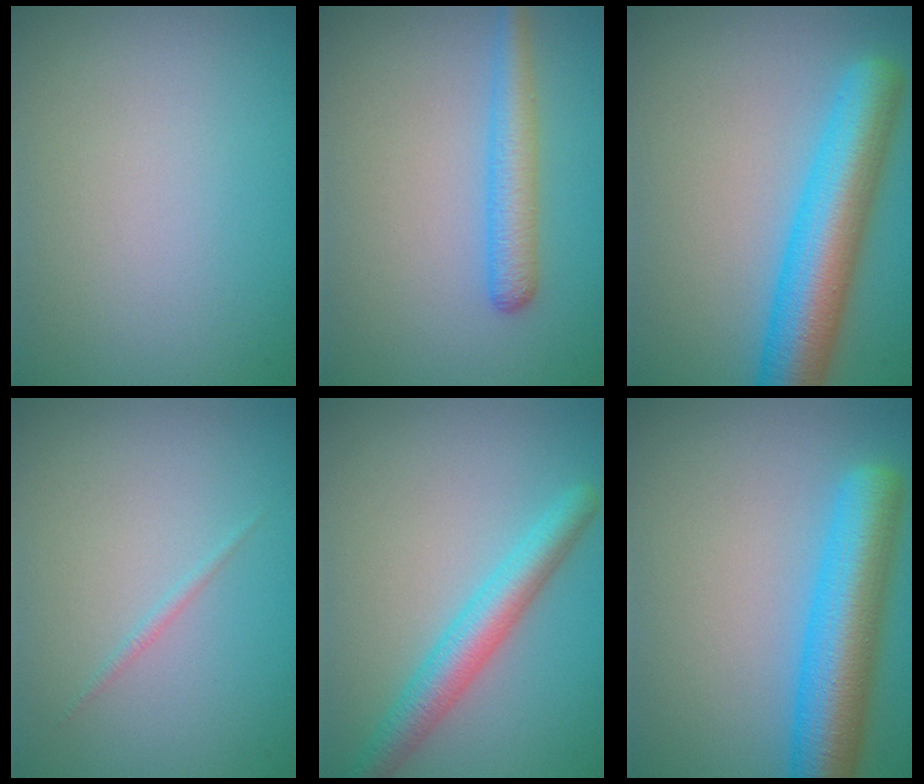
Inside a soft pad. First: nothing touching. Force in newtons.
{"total": 2.9, "press": 2.9, "slide": 0.1}
{"total": 7.8, "press": 7.8, "slide": 0.2}
{"total": 0.5, "press": 0.5, "slide": 0.0}
{"total": 3.8, "press": 3.8, "slide": 0.1}
{"total": 7.5, "press": 7.5, "slide": 0.3}